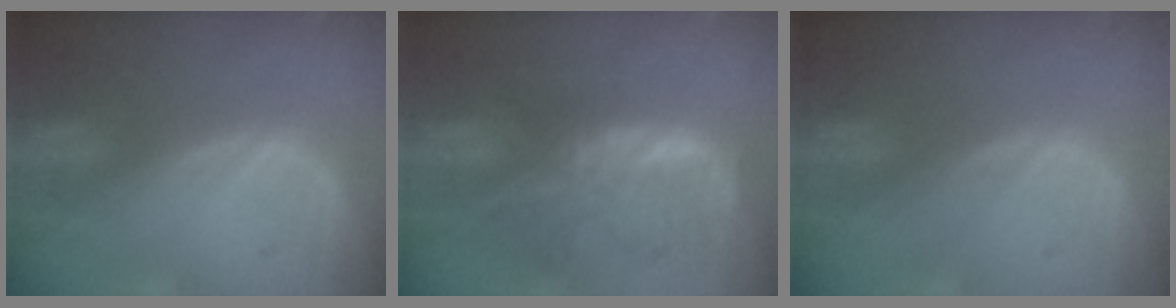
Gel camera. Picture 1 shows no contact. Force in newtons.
{"total": 8.9, "press": 7.7, "slide": 4.5}
{"total": 0.0}